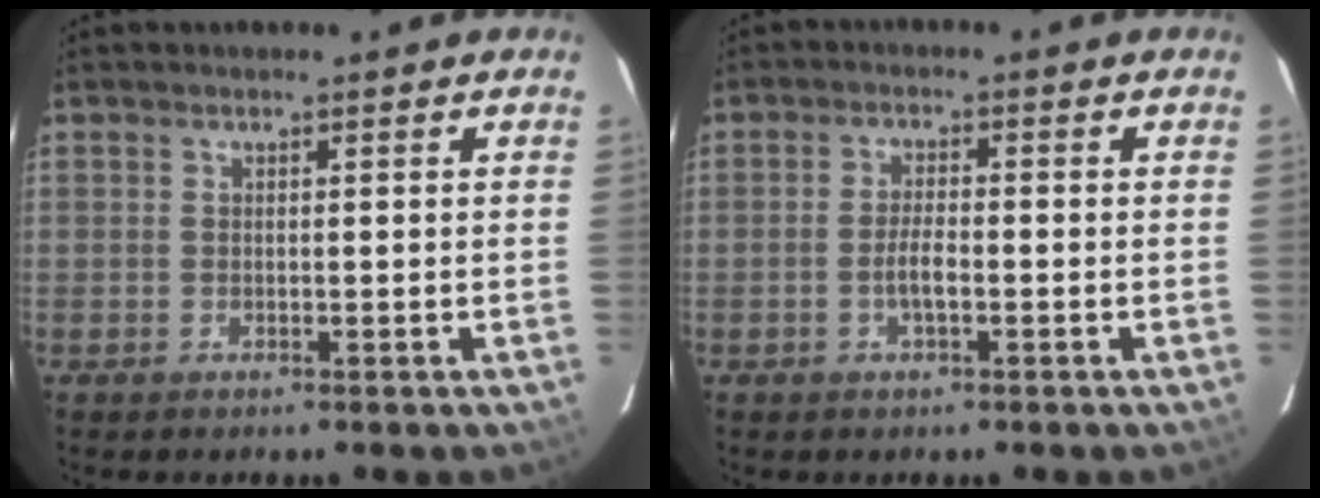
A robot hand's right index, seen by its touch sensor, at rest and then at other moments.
{"total": 3.3, "force": [-1.2, 0.8, 3.0], "torque": [-0.061, 0.001, -0.023]}